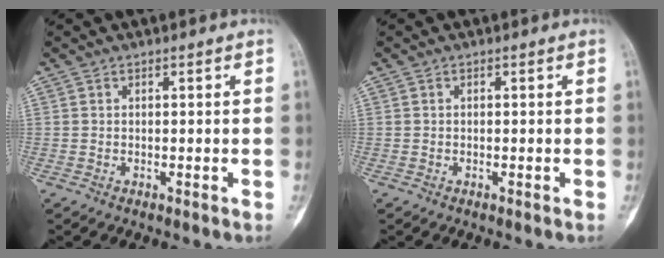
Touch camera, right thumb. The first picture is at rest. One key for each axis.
{"total": 0.0}